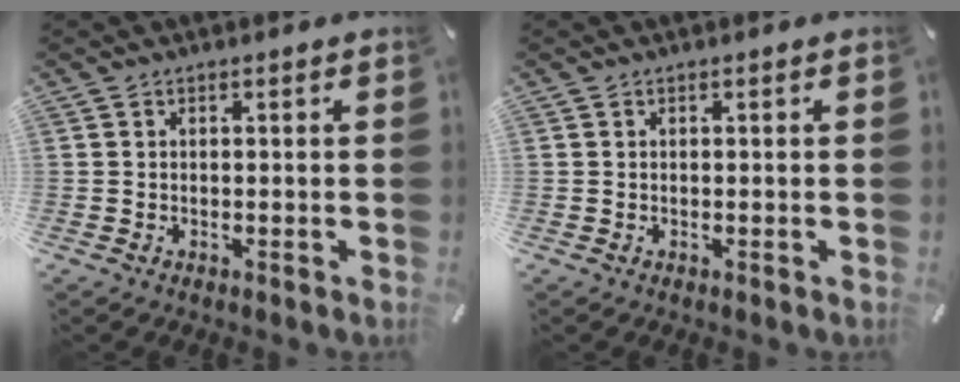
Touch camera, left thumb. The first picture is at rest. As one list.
[{"total": 0.0}]